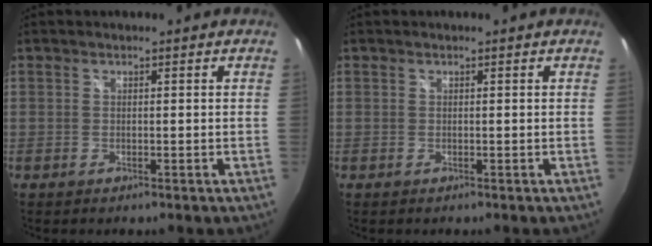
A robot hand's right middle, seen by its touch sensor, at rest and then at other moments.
{"total": 0.0}